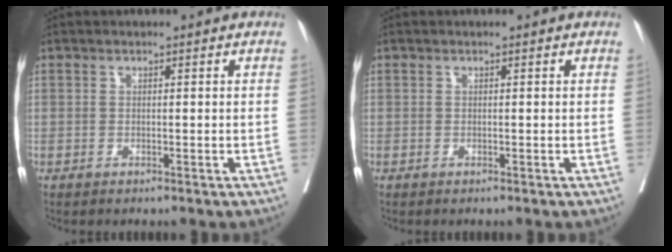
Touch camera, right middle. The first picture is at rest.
{"total": 0.0}